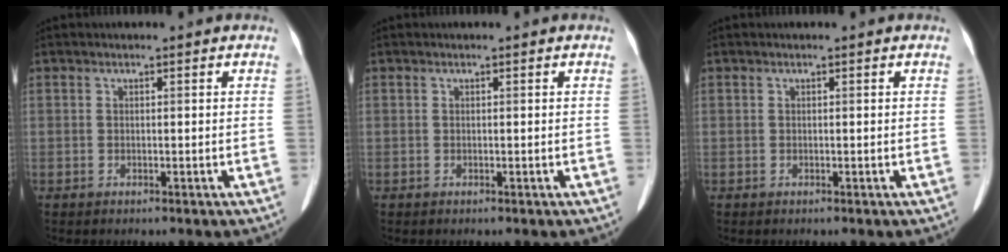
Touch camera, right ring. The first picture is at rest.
{"total": 0.0}
{"total": 0.0}